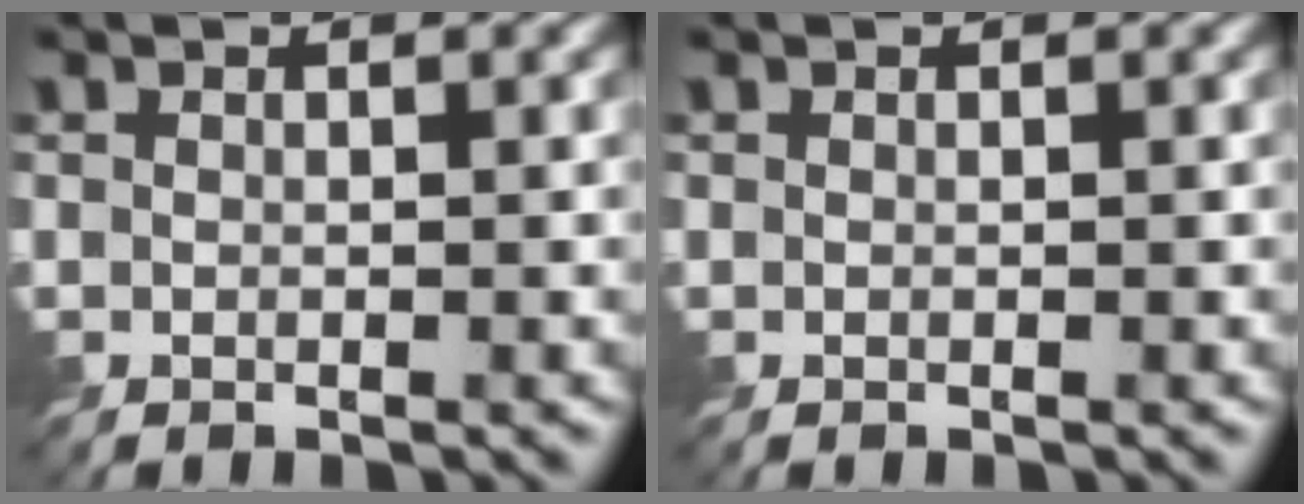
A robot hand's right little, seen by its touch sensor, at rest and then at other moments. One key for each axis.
{"total": 0.0}